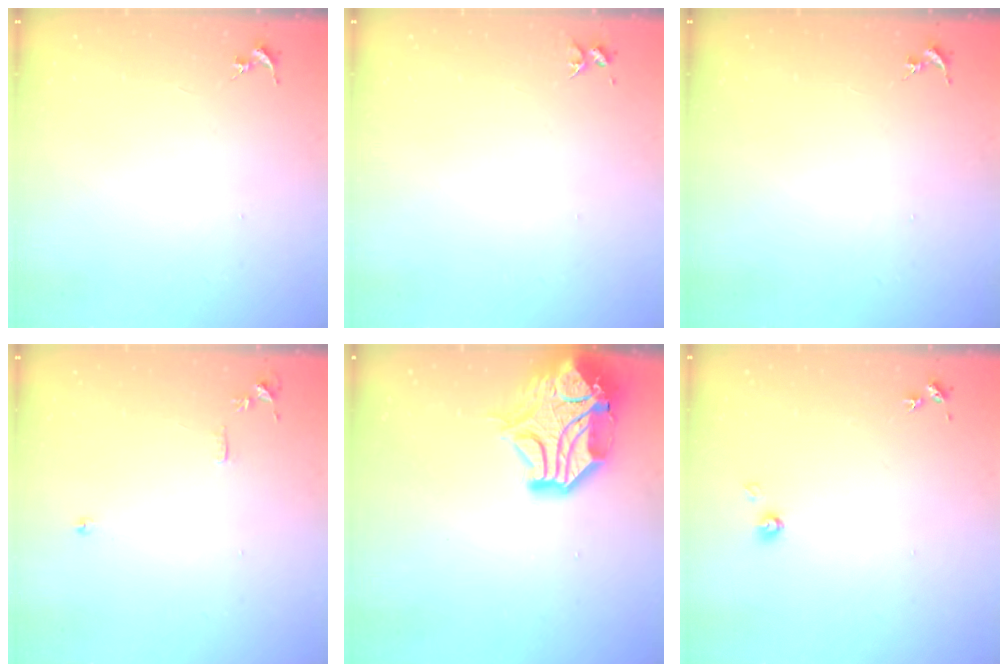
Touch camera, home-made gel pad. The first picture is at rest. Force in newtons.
{"total": 3.3, "press": 3.3, "slide": 0.4}
{"total": 0.0}
{"total": 7.8, "press": 7.8, "slide": 0.8}
{"total": 17.6, "press": 17.4, "slide": 2.6}
{"total": 3.9, "press": 3.9, "slide": 0.5}